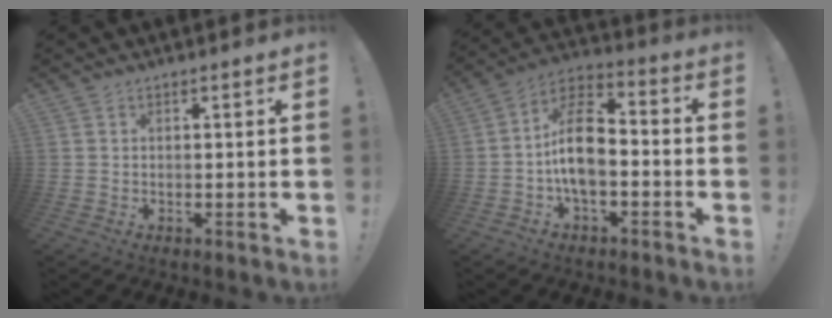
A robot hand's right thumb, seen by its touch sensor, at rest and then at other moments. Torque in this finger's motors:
{"motor_torque": [0.14, 0.22, 0.11, 0.11, 0.15]}